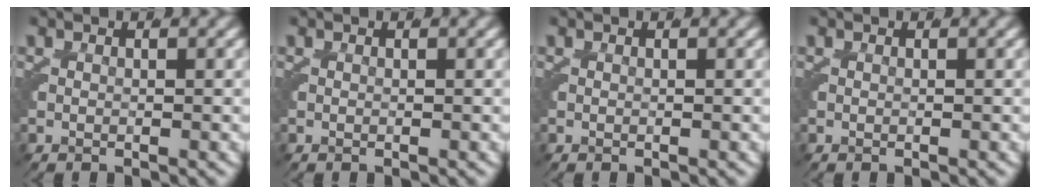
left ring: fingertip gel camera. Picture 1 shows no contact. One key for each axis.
{"total": 0.0}
{"total": 0.0}
{"total": 0.0}